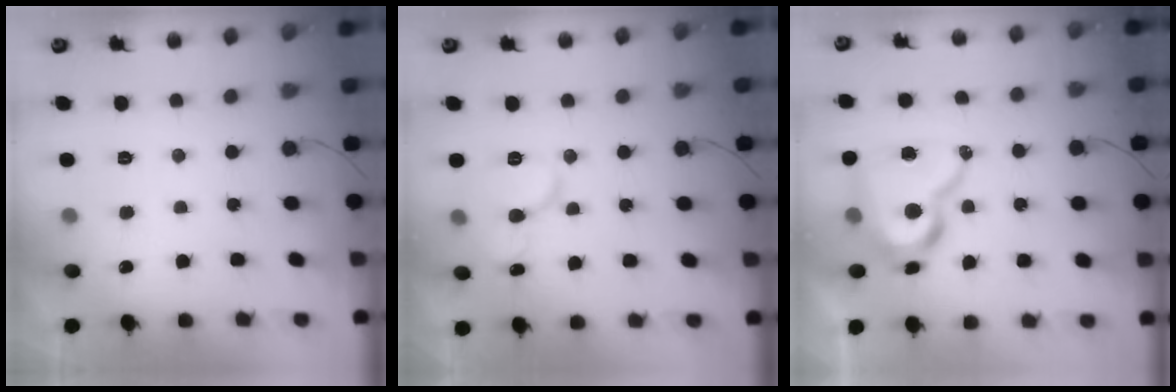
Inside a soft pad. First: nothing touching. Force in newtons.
{"total": 10.7, "press": 10.6, "slide": 1.5}
{"total": 15.5, "press": 15.4, "slide": 1.6}